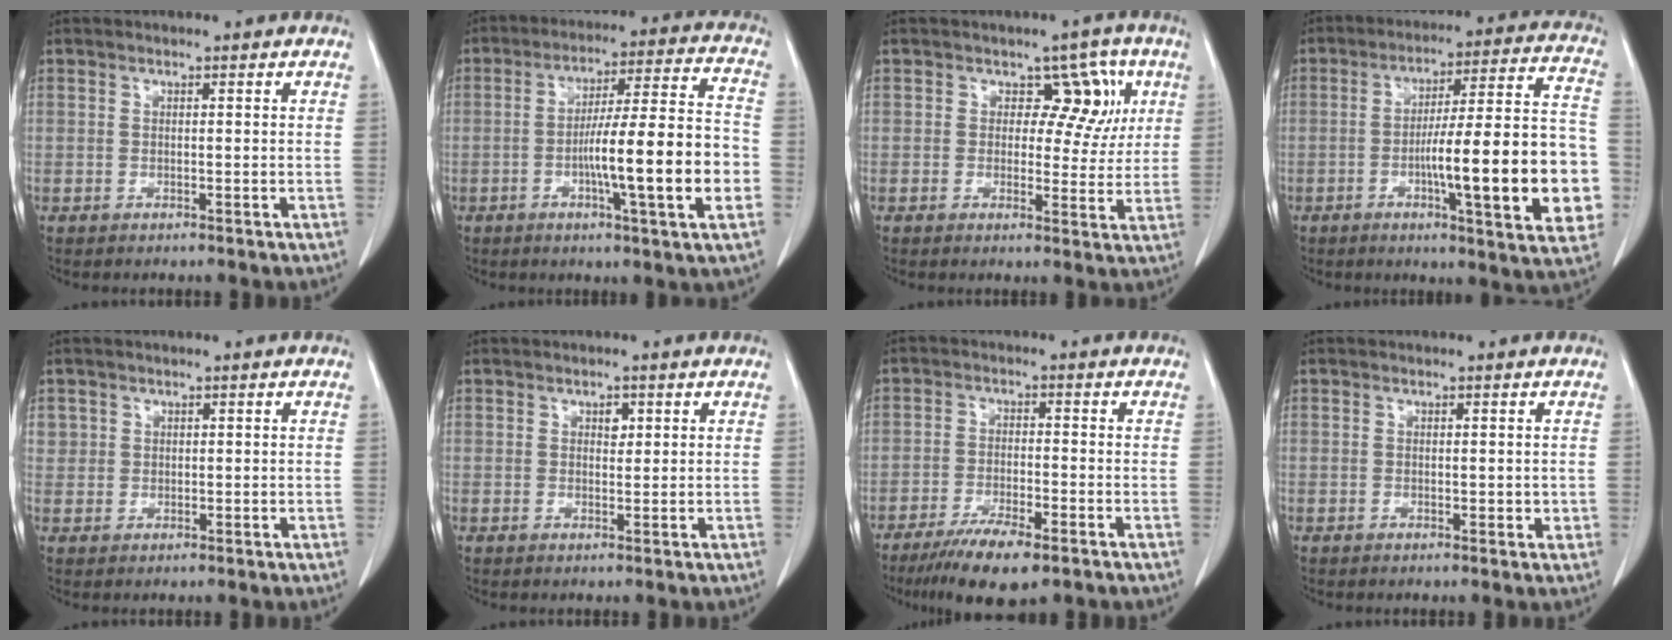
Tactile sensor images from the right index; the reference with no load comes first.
{"total": 16.1, "force": [-3.8, 0.5, 15.6], "torque": [-0.247, 0.008, -0.061]}
{"total": 6.9, "force": [2.1, 4.6, 4.6], "torque": [-0.032, 0.020, 0.027]}
{"total": 21.4, "force": [-4.7, 2.6, 20.7], "torque": [-0.230, 0.022, -0.060]}
{"total": 2.0, "force": [0.8, 1.8, 0.2], "torque": [0.013, -0.001, 0.010]}
{"total": 1.4, "force": [0.6, 0.9, 0.9], "torque": [-0.011, -0.002, 0.009]}
{"total": 8.3, "force": [-5.8, 1.6, 5.8], "torque": [-0.097, -0.015, -0.095]}
{"total": 1.7, "force": [0.0, 0.9, 1.5], "torque": [-0.018, -0.003, 0.003]}